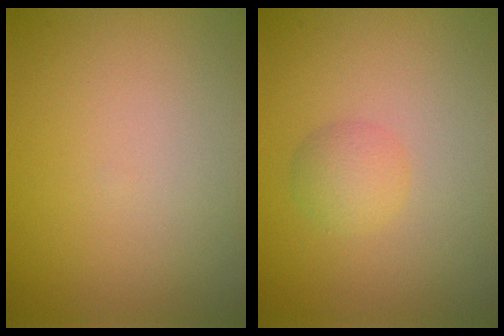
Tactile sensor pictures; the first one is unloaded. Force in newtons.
{"total": 1.8, "press": 1.8, "slide": 0.0}